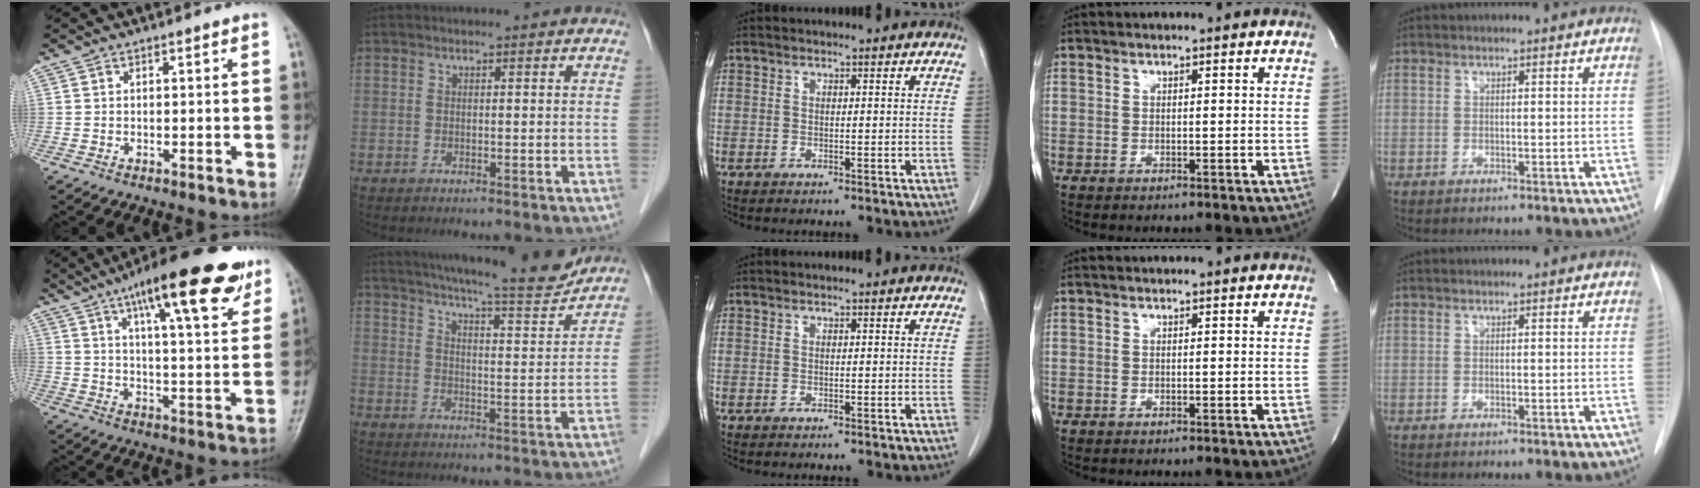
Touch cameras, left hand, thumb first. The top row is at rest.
{"thumb": {"total": 21.1, "force": [12.3, 5.7, 16.2], "torque": [-0.217, -0.027, 0.182]}, "index": {"total": 16.2, "force": [14.8, 0.7, 6.5], "torque": [-0.101, -0.021, 0.201]}}